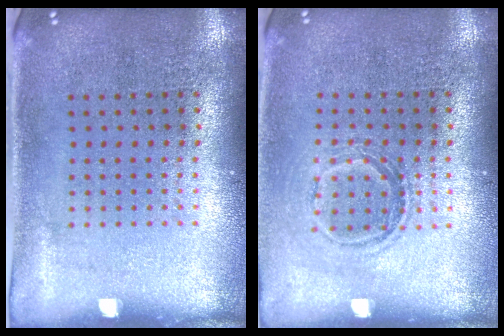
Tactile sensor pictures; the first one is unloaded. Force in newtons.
{"total": 1.2, "press": 1.0, "slide": 0.6}